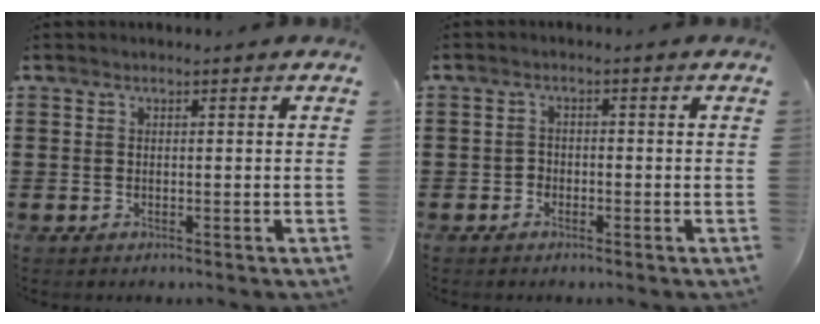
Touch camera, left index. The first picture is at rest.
{"total": 1.2, "force": [-1.0, 0.7, 0.2], "torque": [-0.009, 0.002, -0.022]}